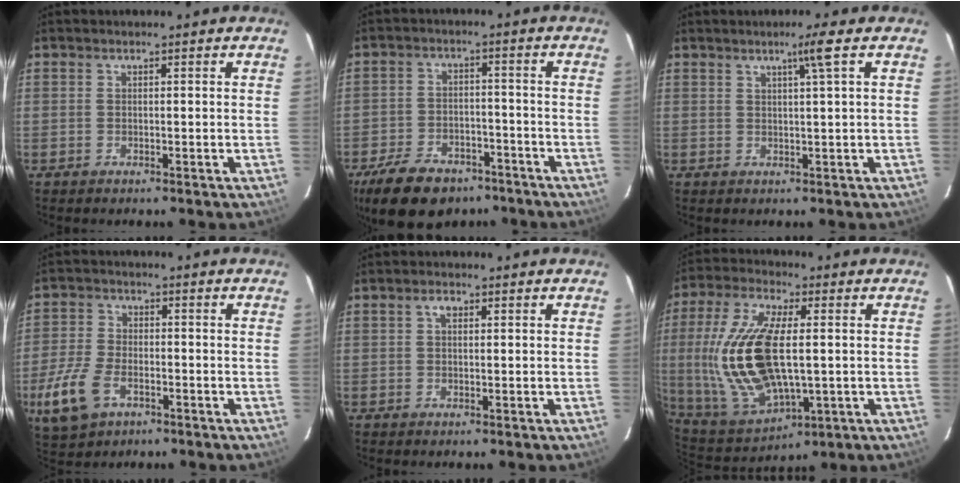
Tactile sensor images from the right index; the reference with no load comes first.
{"total": 14.6, "force": [-10.0, 8.3, 6.7], "torque": [-0.161, 0.007, -0.149]}
{"total": 2.9, "force": [1.4, -1.0, 2.4], "torque": [-0.043, -0.004, 0.029]}
{"total": 10.6, "force": [-4.9, 6.2, 7.1], "torque": [-0.172, -0.007, -0.089]}
{"total": 1.4, "force": [0.5, 0.8, 1.0], "torque": [-0.017, 0.007, 0.006]}
{"total": 20.6, "force": [0.5, 9.7, 18.2], "torque": [-0.387, -0.006, 0.024]}